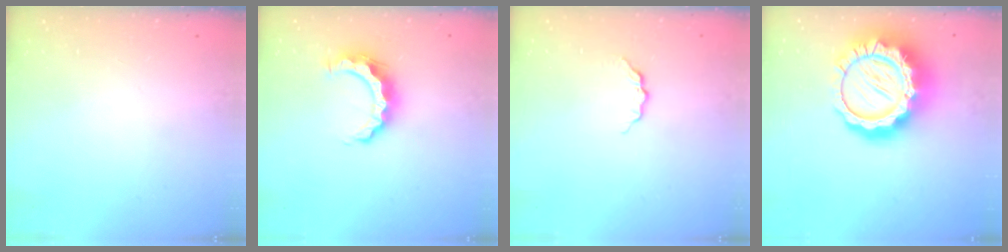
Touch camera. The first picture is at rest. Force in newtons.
{"total": 8.2, "press": 8.2, "slide": 0.4}
{"total": 5.1, "press": 5.1, "slide": 0.5}
{"total": 22.3, "press": 22.2, "slide": 2.3}